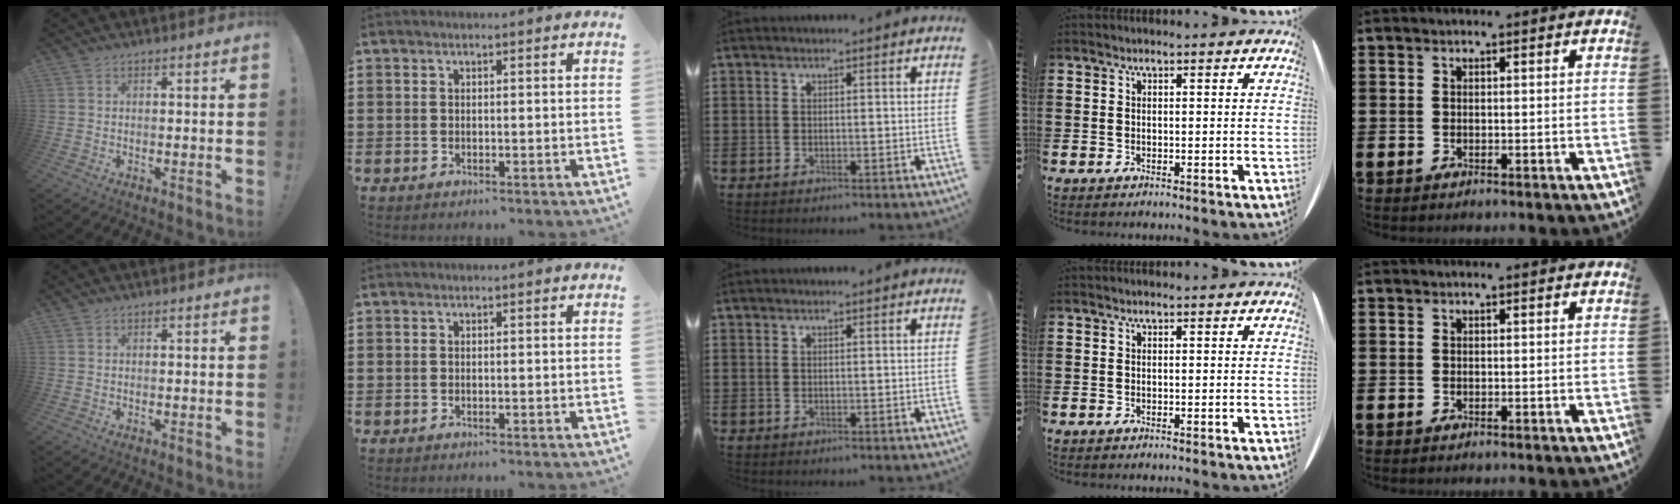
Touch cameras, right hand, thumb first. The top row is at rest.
{}